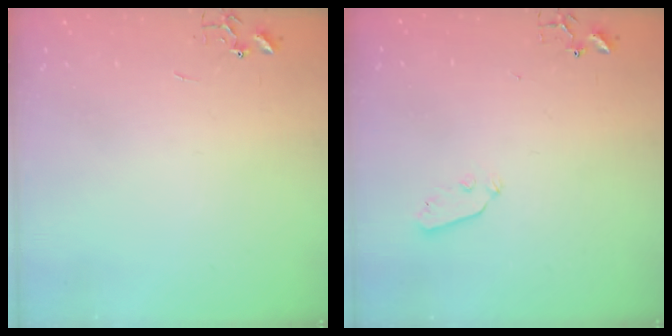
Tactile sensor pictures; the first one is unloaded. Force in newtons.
{"total": 3.1, "press": 3.0, "slide": 0.4}